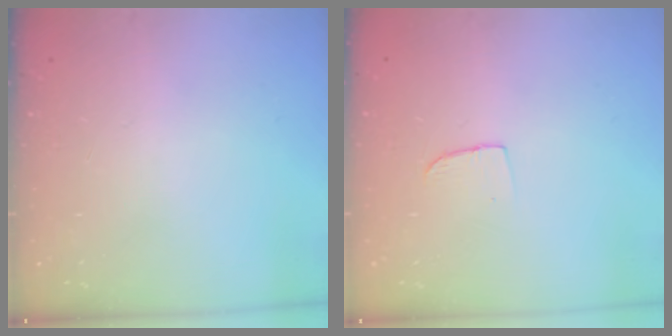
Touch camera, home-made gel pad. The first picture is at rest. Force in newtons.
{"total": 3.8, "press": 3.8, "slide": 0.4}